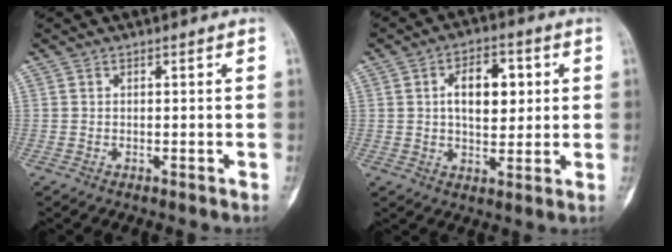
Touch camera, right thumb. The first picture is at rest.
{"total": 9.9, "force": [2.1, 5.7, 7.8], "torque": [-0.088, -0.001, 0.032]}